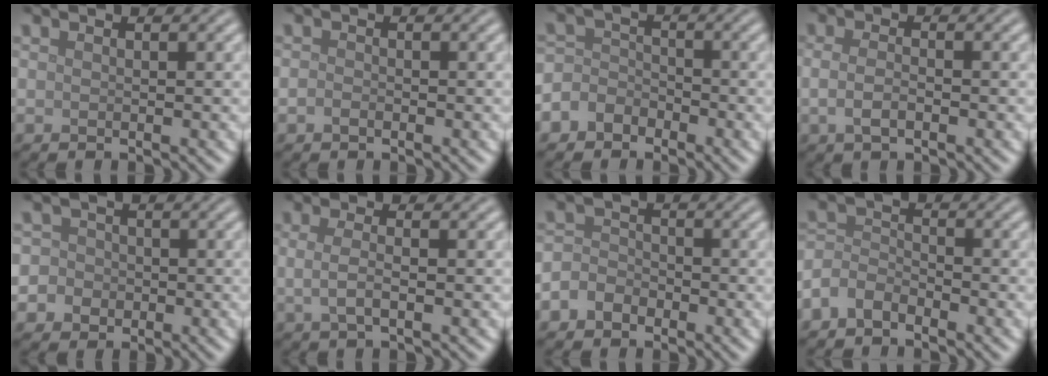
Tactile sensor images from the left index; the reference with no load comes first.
{"total": 0.8, "force": [-0.4, 0.5, 0.4], "torque": [-0.008, -0.002, -0.010]}
{"total": 3.4, "force": [-2.0, 2.7, 0.8], "torque": [0.007, 0.005, -0.055]}
{"total": 2.0, "force": [-0.5, 0.9, 1.7], "torque": [-0.038, -0.003, -0.014]}
{"total": 5.3, "force": [-1.1, 5.1, 1.2], "torque": [-0.005, 0.019, -0.043]}
{"total": 2.1, "force": [-0.1, 0.7, 2.0], "torque": [-0.042, -0.004, -0.006]}
{"total": 2.8, "force": [-1.4, 2.2, 1.1], "torque": [-0.003, 0.004, -0.036]}
{"total": 2.8, "force": [-2.1, 1.6, 1.0], "torque": [-0.024, 0.006, -0.055]}